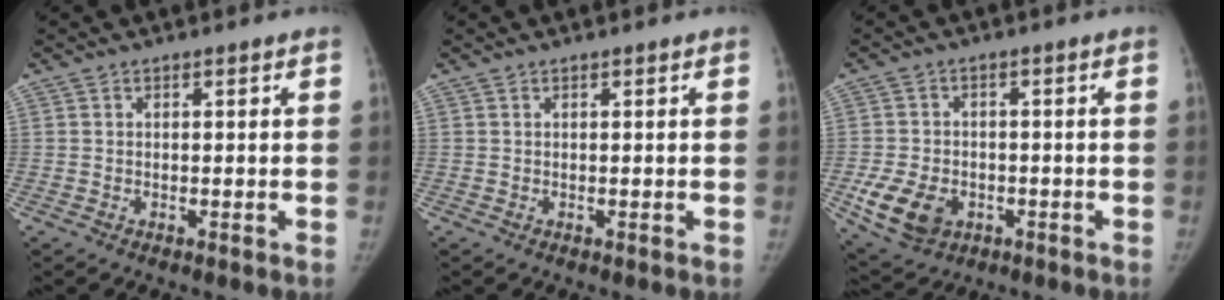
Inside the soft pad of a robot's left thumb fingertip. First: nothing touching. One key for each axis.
{"total": 0.0}
{"total": 9.4, "fx": -3.1, "fy": 7.0, "fz": 5.5, "tx": -0.094, "ty": 0.004, "tz": -0.043}